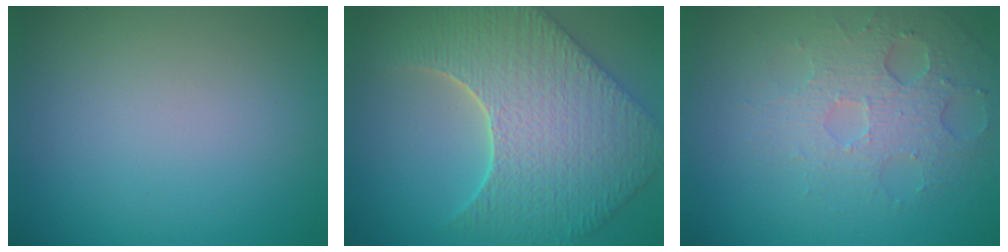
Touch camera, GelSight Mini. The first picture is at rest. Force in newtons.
{"total": 9.2, "press": 7.4, "slide": 5.5}
{"total": 3.6, "press": 3.2, "slide": 1.5}